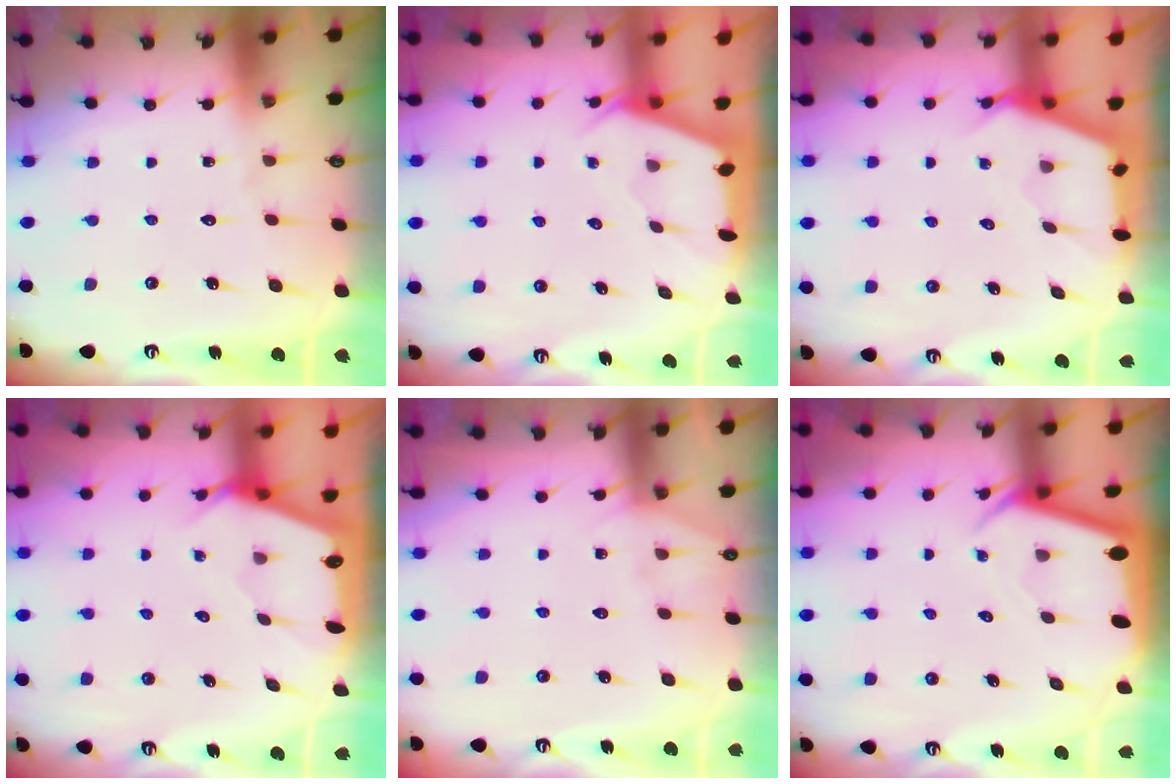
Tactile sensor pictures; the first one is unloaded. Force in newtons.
{"total": 2.2, "press": 2.1, "slide": 0.3}
{"total": 2.6, "press": 2.6, "slide": 0.3}
{"total": 2.3, "press": 2.3, "slide": 0.3}
{"total": 5.2, "press": 5.1, "slide": 0.7}
{"total": 2.3, "press": 2.3, "slide": 0.2}